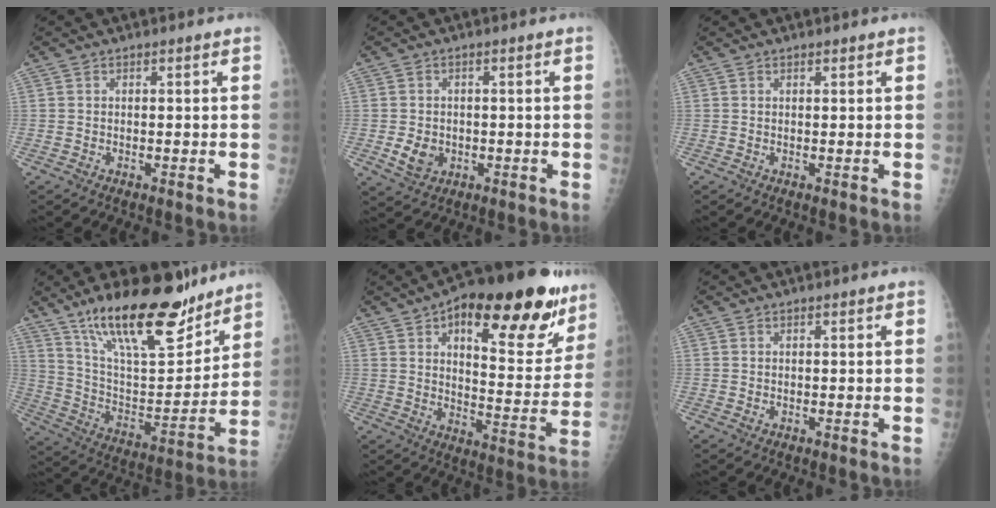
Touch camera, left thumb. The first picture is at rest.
{"total": 4.3, "force": [-0.7, 3.5, 2.4], "torque": [-0.032, 0.000, -0.005]}
{"total": 0.6, "force": [0.5, 0.2, 0.2], "torque": [-0.006, -0.004, 0.008]}
{"total": 24.5, "force": [17.5, 8.3, 15.0], "torque": [-0.209, -0.081, 0.299]}
{"total": 26.1, "force": [14.6, 10.5, 18.8], "torque": [-0.210, -0.037, 0.208]}
{"total": 0.6, "force": [0.3, 0.3, 0.3], "torque": [-0.003, -0.002, 0.005]}